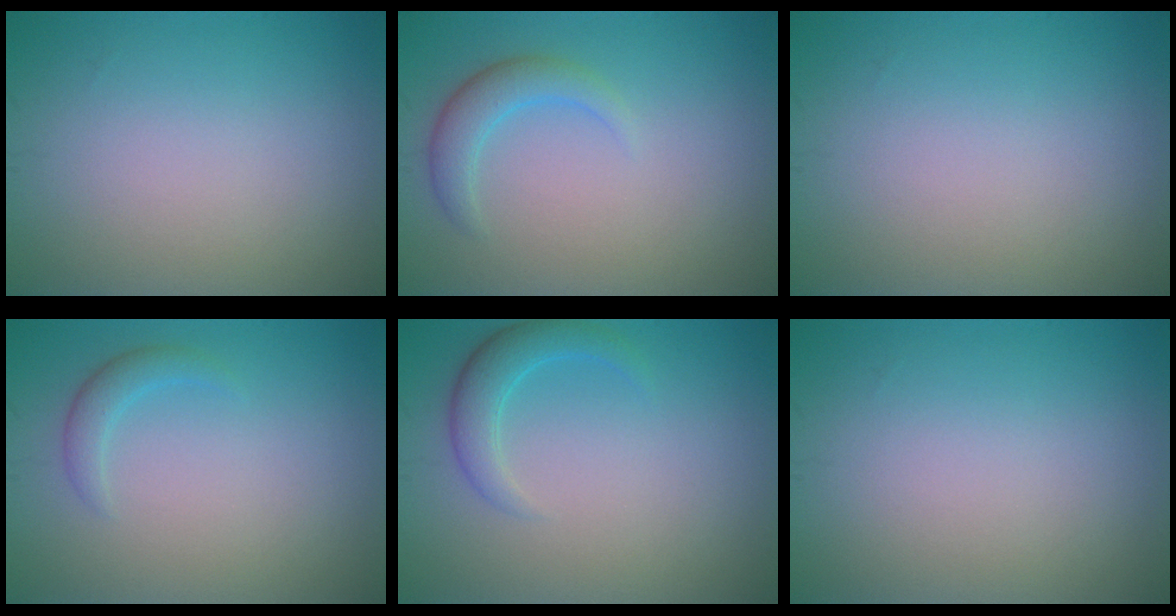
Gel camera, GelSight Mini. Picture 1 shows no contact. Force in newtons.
{"total": 2.5, "press": 2.5, "slide": 0.1}
{"total": 0.0}
{"total": 1.6, "press": 1.6, "slide": 0.1}
{"total": 2.7, "press": 2.7, "slide": 0.1}
{"total": 0.0}